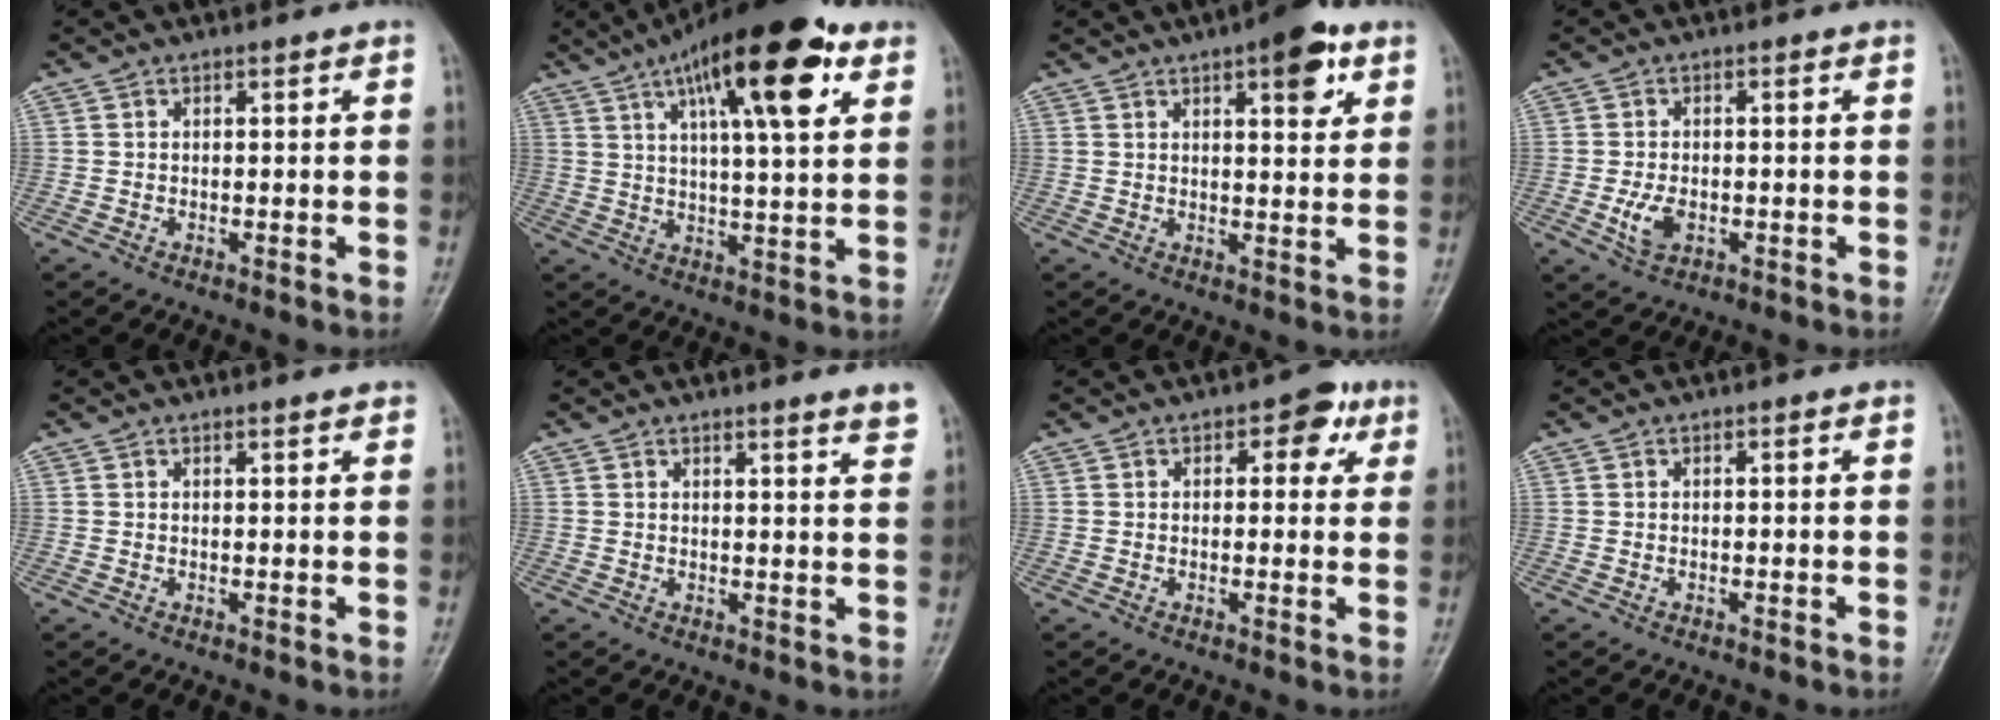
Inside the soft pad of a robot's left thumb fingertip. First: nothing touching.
{"total": 19.1, "force": [9.0, 5.6, 15.9], "torque": [-0.227, -0.013, 0.137]}
{"total": 8.1, "force": [4.1, 2.8, 6.3], "torque": [-0.066, -0.014, 0.051]}
{"total": 4.3, "force": [-1.1, 2.7, 3.2], "torque": [-0.062, 0.000, -0.017]}
{"total": 1.1, "force": [1.0, 0.2, 0.5], "torque": [-0.003, -0.002, 0.013]}
{"total": 3.2, "force": [2.7, -0.1, 1.7], "torque": [-0.018, -0.021, 0.030]}
{"total": 5.0, "force": [2.0, 3.0, 3.4], "torque": [-0.009, -0.001, 0.016]}
{"total": 0.0}